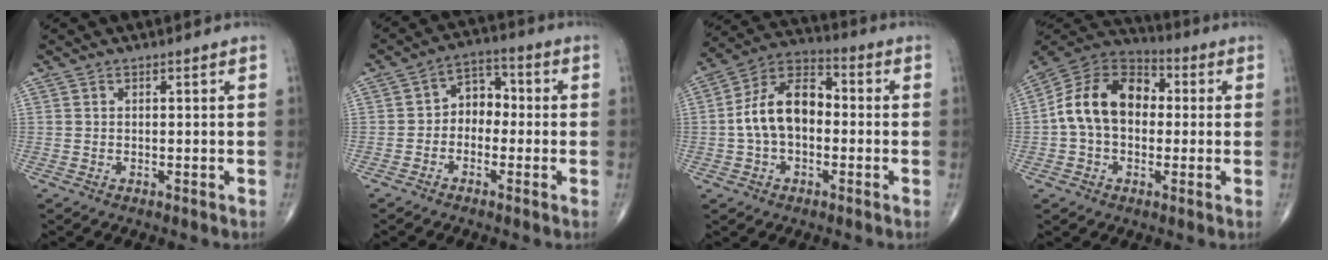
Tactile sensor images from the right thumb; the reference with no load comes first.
{"total": 6.0, "force": [-1.0, 4.6, 3.7], "torque": [-0.027, 0.032, -0.035]}
{"total": 12.6, "force": [-0.7, 8.0, 9.8], "torque": [-0.165, 0.038, -0.026]}
{"total": 14.9, "force": [0.5, 10.5, 10.5], "torque": [-0.168, 0.037, -0.004]}